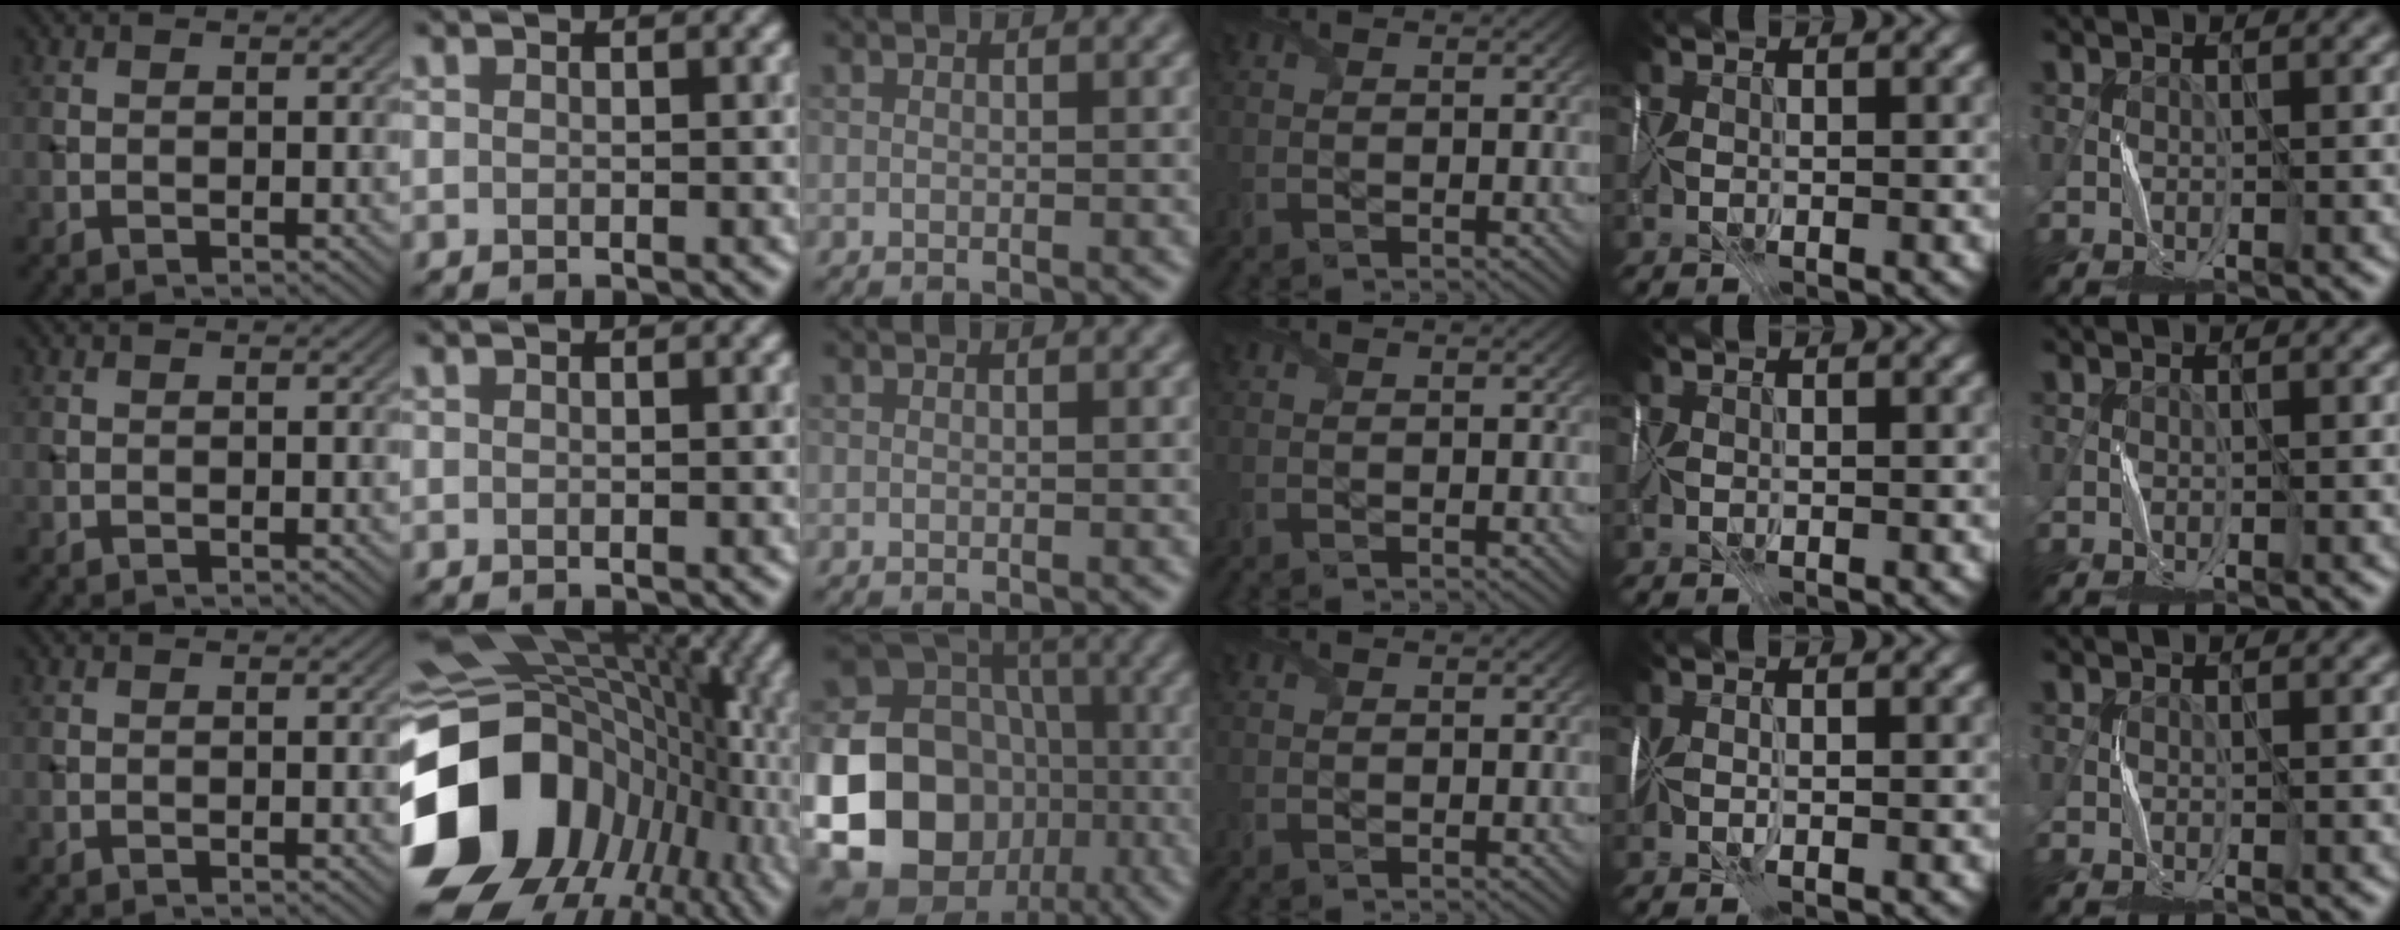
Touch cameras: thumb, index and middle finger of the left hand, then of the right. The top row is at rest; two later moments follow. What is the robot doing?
{"motion": "fold", "object": "map"}